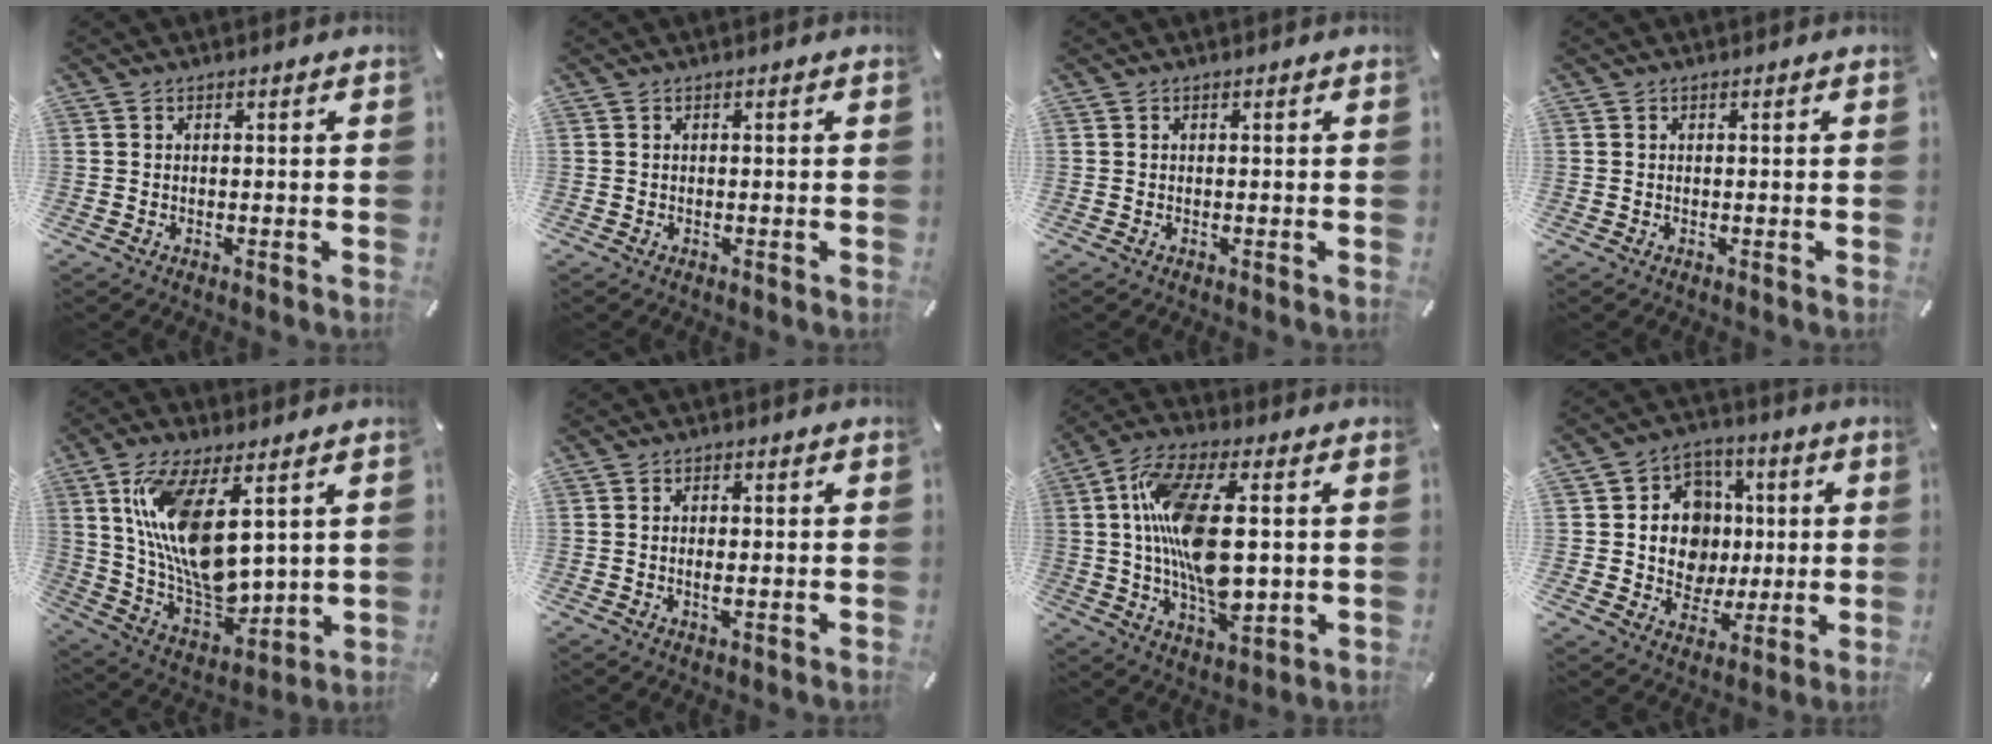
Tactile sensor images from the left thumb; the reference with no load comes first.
{"total": 0.0}
{"total": 0.0}
{"total": 0.0}
{"total": 16.8, "force": [6.2, 7.9, 13.4], "torque": [-0.287, -0.040, 0.110]}
{"total": 2.1, "force": [-0.1, 0.9, 1.9], "torque": [-0.035, 0.000, -0.003]}
{"total": 17.6, "force": [1.6, 7.8, 15.8], "torque": [-0.329, -0.003, 0.026]}
{"total": 12.6, "force": [0.5, 11.8, 4.4], "torque": [-0.061, 0.006, 0.020]}